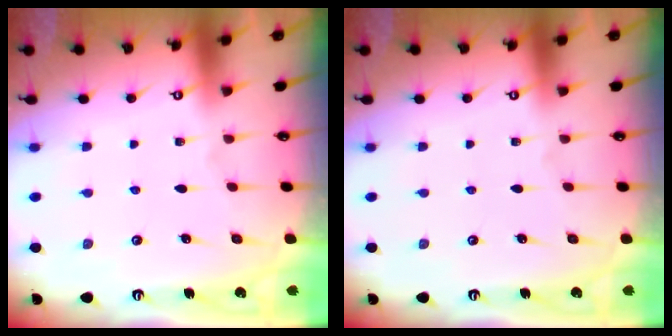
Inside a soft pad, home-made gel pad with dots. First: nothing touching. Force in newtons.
{"total": 0.0}